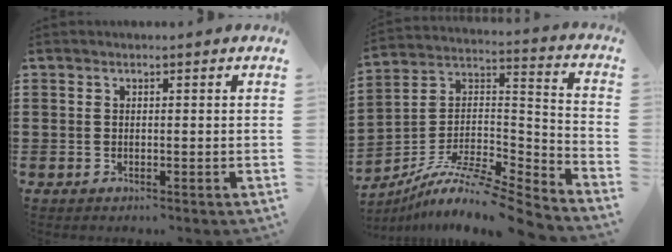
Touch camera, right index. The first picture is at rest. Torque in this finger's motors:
{"motor_torque": [0.57, 0.81, -0.03, -0.05]}